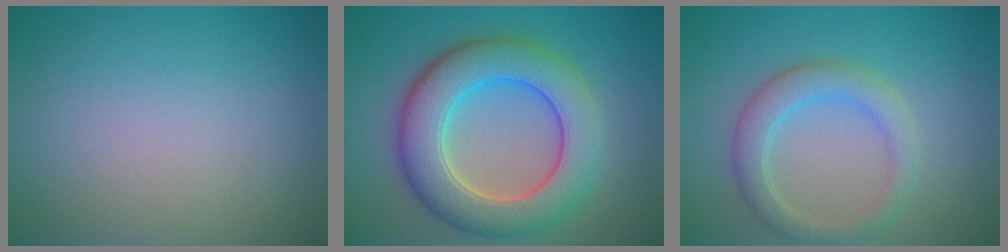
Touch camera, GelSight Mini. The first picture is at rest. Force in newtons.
{"total": 8.8, "press": 8.8, "slide": 0.2}
{"total": 3.4, "press": 3.4, "slide": 0.3}